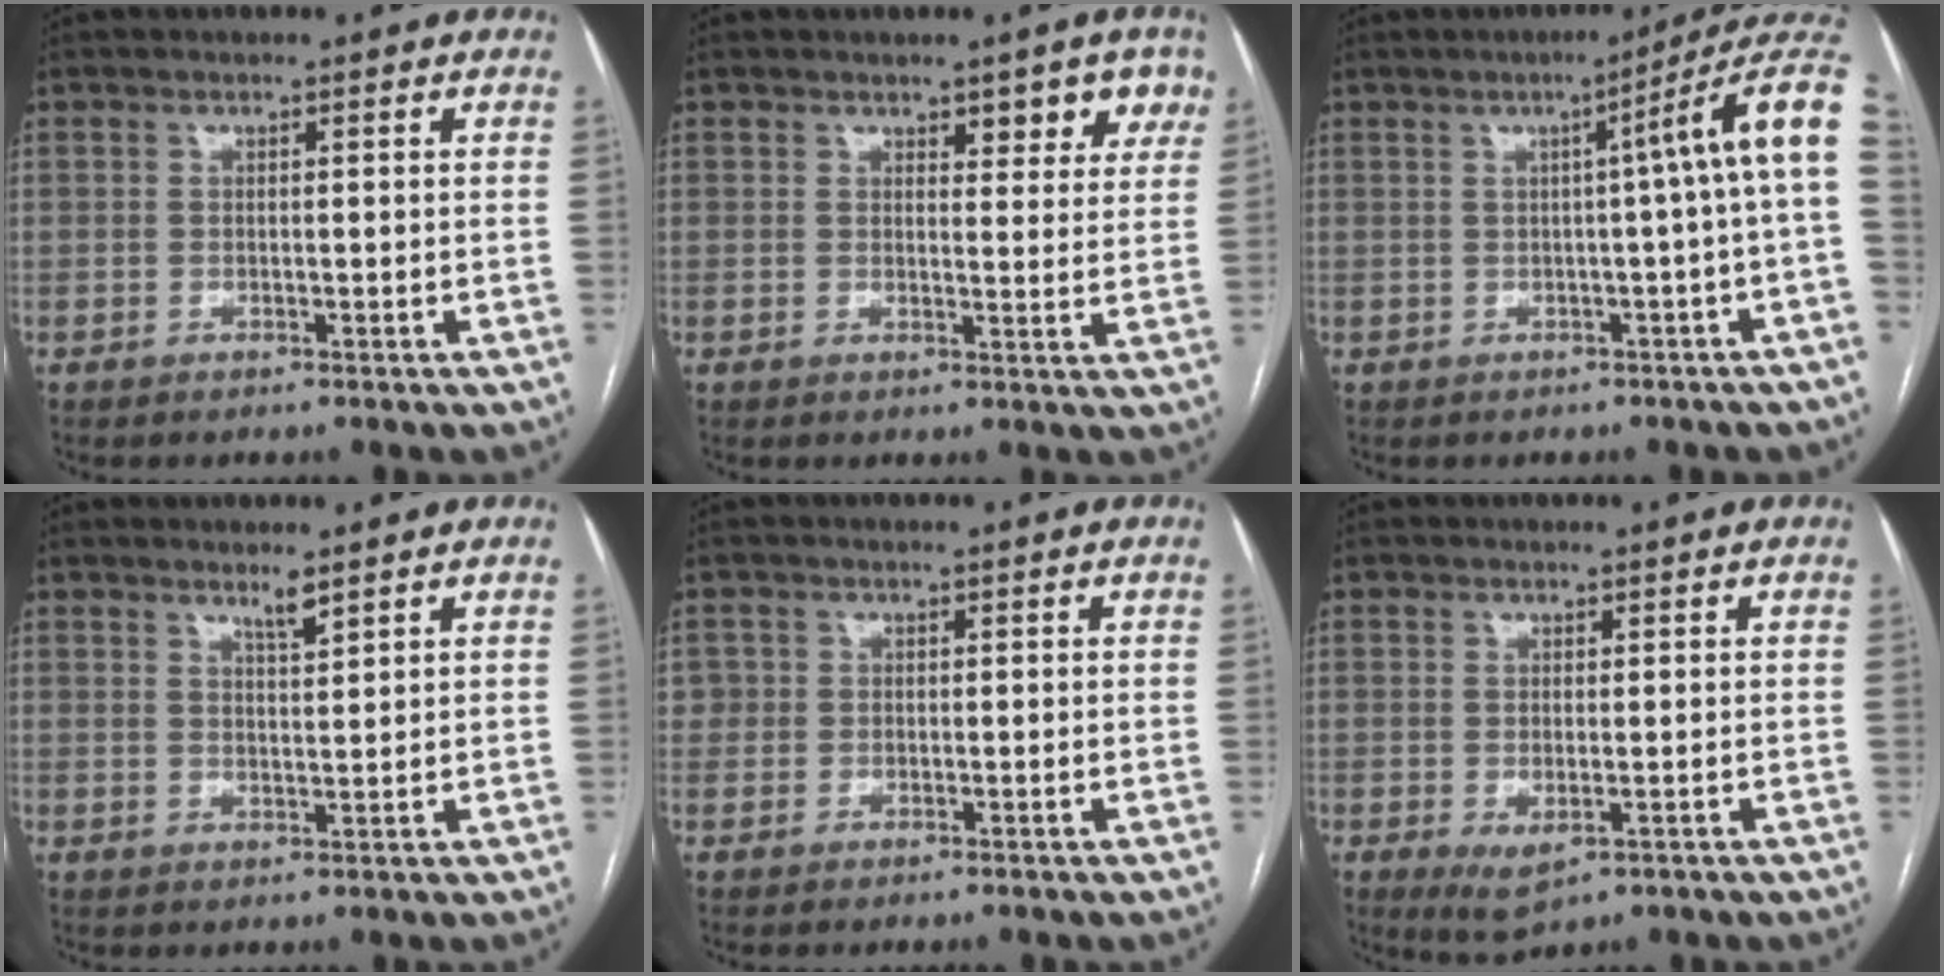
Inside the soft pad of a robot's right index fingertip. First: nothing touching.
{"total": 5.6, "force": [3.3, 2.1, 4.0], "torque": [-0.034, 0.003, 0.037]}
{"total": 9.5, "force": [1.6, -1.2, 9.3], "torque": [-0.098, 0.029, 0.010]}
{"total": 2.3, "force": [1.9, 0.1, 1.4], "torque": [-0.029, -0.005, 0.035]}
{"total": 2.0, "force": [0.2, 1.9, 0.2], "torque": [0.014, 0.011, 0.007]}
{"total": 3.7, "force": [-1.2, 1.7, 3.1], "torque": [-0.050, -0.009, -0.005]}